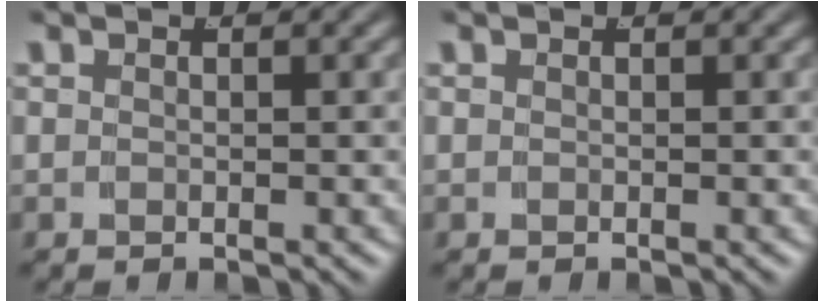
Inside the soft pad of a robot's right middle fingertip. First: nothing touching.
{"total": 0.0}